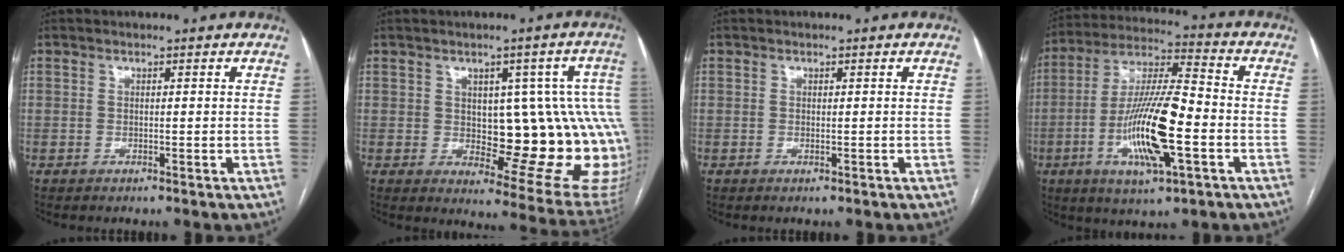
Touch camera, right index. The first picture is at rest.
{"total": 17.9, "force": [-0.2, 6.7, 16.5], "torque": [-0.137, 0.017, 0.015]}
{"total": 0.0}
{"total": 16.3, "force": [-4.4, 2.7, 15.5], "torque": [-0.303, -0.004, -0.078]}